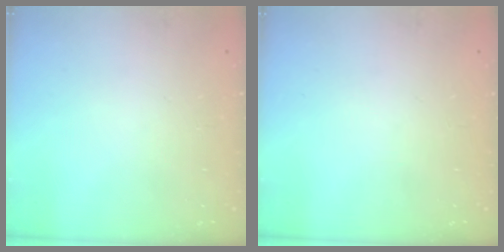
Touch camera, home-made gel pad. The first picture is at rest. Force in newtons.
{"total": 0.0}